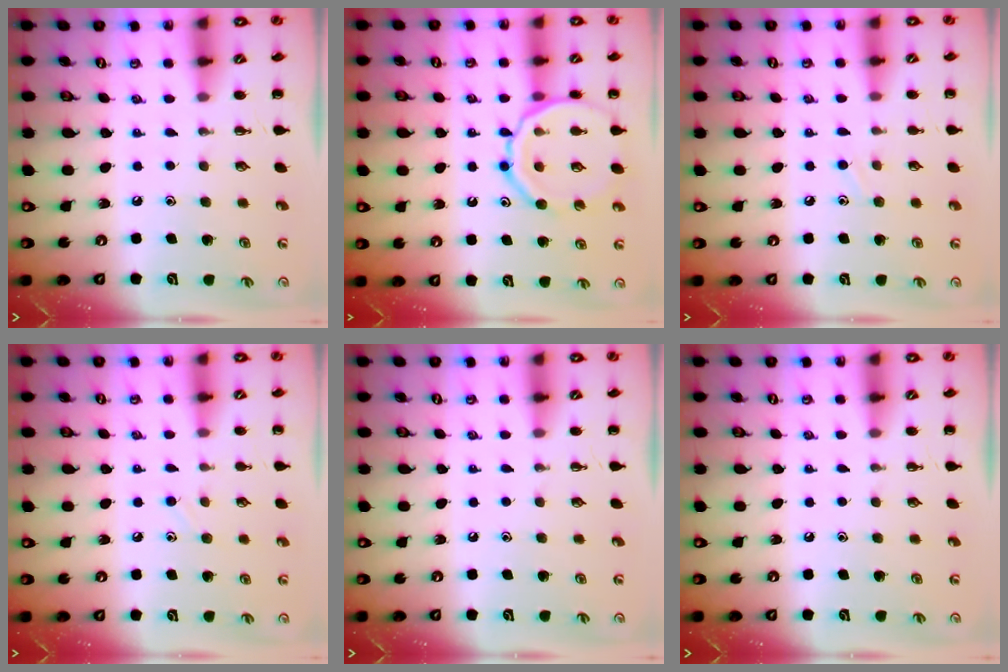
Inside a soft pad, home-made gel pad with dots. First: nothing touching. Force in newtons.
{"total": 15.6, "press": 15.5, "slide": 2.0}
{"total": 7.2, "press": 6.7, "slide": 2.5}
{"total": 6.5, "press": 6.1, "slide": 2.2}
{"total": 0.0}
{"total": 0.0}